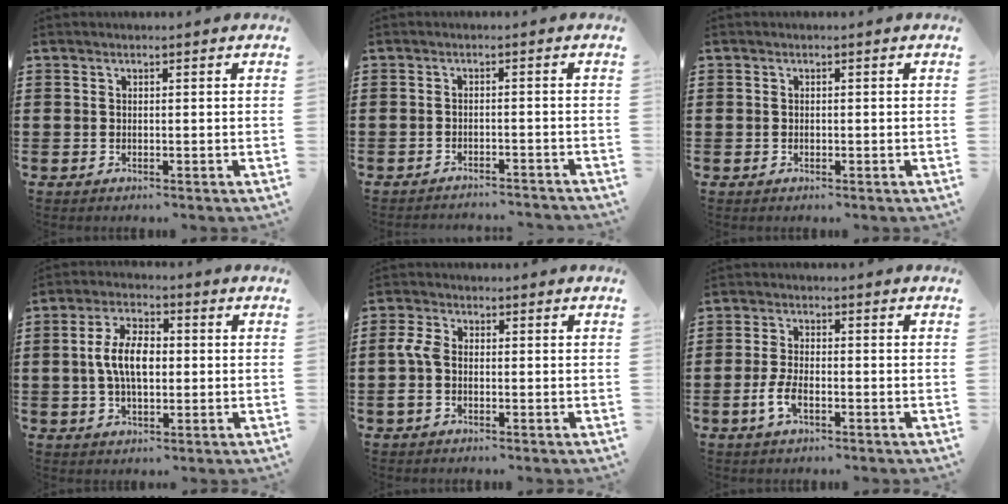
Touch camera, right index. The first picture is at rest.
{"total": 1.9, "force": [-1.8, -0.3, 0.1], "torque": [-0.005, 0.000, -0.038]}
{"total": 0.6, "force": [-0.1, 0.6, 0.0], "torque": [-0.002, 0.005, -0.003]}
{"total": 7.2, "force": [0.2, 3.5, 6.3], "torque": [-0.140, 0.004, -0.002]}
{"total": 3.5, "force": [-0.7, 2.1, 2.7], "torque": [-0.074, -0.003, -0.019]}
{"total": 3.8, "force": [-1.4, 1.6, 3.2], "torque": [-0.075, -0.003, -0.031]}